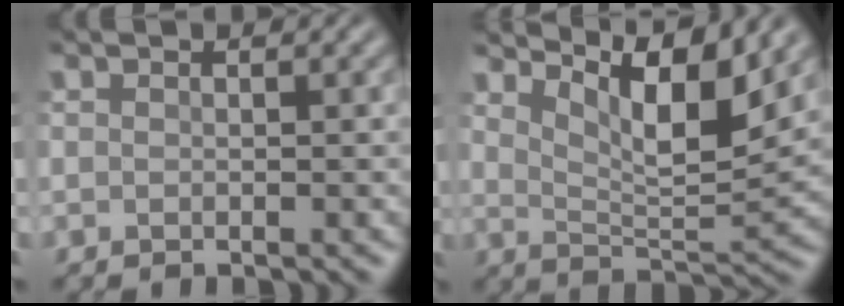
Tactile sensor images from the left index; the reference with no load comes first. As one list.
[{"total": 7.3, "force": [4.5, 1.8, 5.5], "torque": [-0.093, -0.007, 0.081]}]